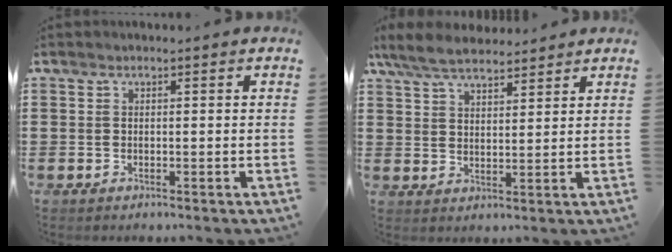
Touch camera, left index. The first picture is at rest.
{"total": 6.4, "force": [5.6, 2.0, 2.6], "torque": [-0.068, -0.006, 0.104]}